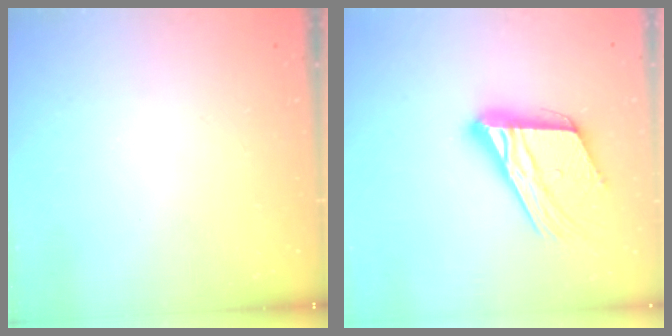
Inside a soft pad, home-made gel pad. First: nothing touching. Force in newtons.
{"total": 19.6, "press": 19.4, "slide": 2.8}